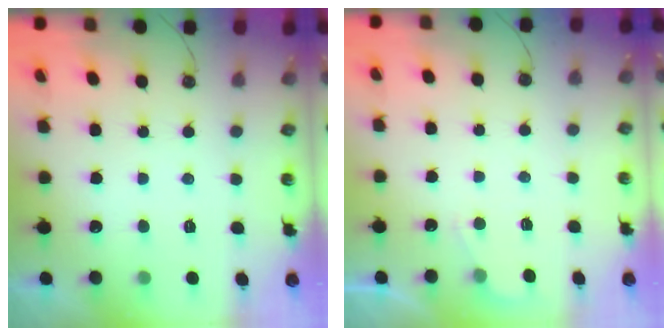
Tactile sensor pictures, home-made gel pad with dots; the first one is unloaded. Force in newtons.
{"total": 2.4, "press": 2.4, "slide": 0.4}